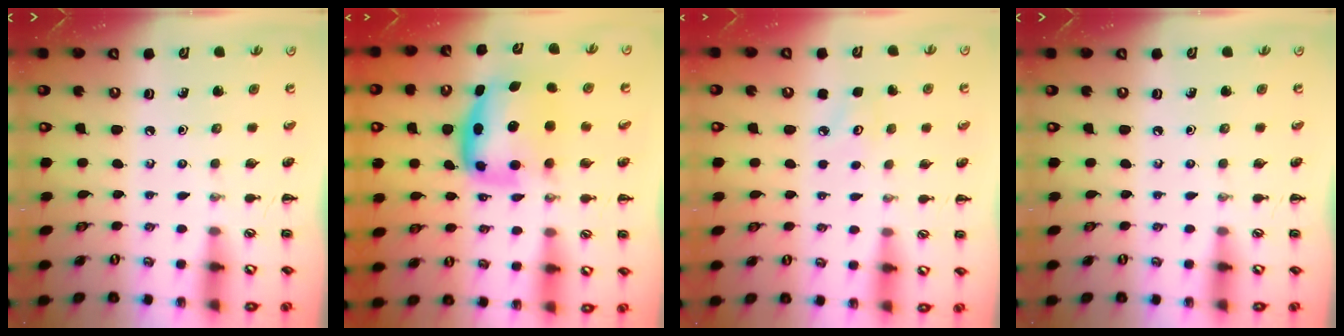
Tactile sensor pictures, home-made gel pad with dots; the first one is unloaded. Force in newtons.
{"total": 6.8, "press": 6.6, "slide": 1.4}
{"total": 2.4, "press": 2.3, "slide": 0.6}
{"total": 0.0}